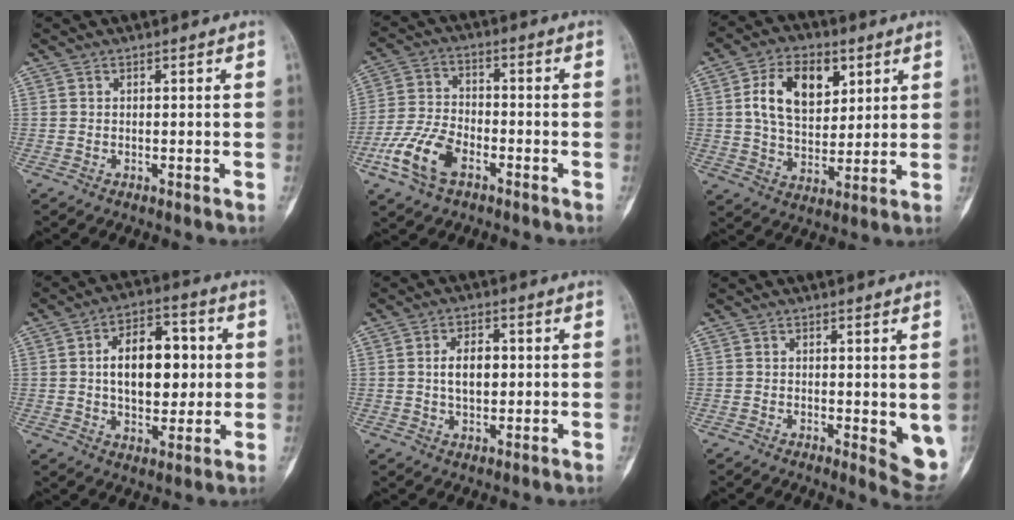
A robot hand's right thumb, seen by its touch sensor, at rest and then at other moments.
{"total": 10.6, "force": [-5.1, 5.7, 7.2], "torque": [-0.153, 0.020, -0.101]}
{"total": 13.7, "force": [4.5, 8.7, 9.5], "torque": [-0.132, -0.011, 0.083]}
{"total": 14.4, "force": [1.5, 8.6, 11.4], "torque": [-0.136, 0.012, 0.021]}
{"total": 5.9, "force": [0.5, 3.6, 4.6], "torque": [-0.065, 0.003, 0.008]}
{"total": 5.7, "force": [-0.1, 2.1, 5.3], "torque": [-0.049, -0.014, 0.001]}